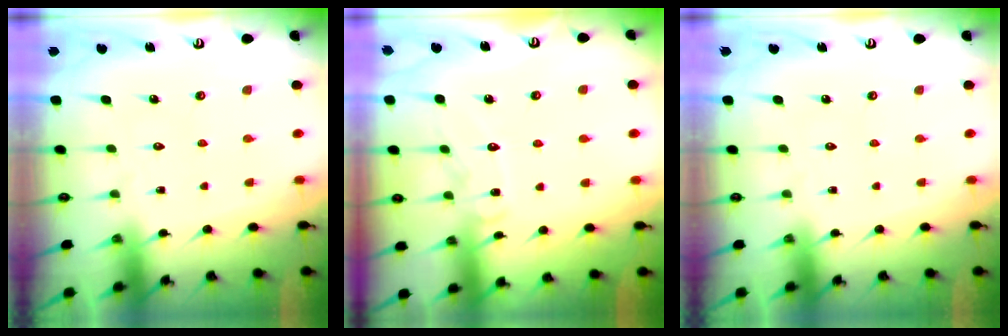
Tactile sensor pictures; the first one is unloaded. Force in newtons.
{"total": 6.6, "press": 6.5, "slide": 0.5}
{"total": 0.0}